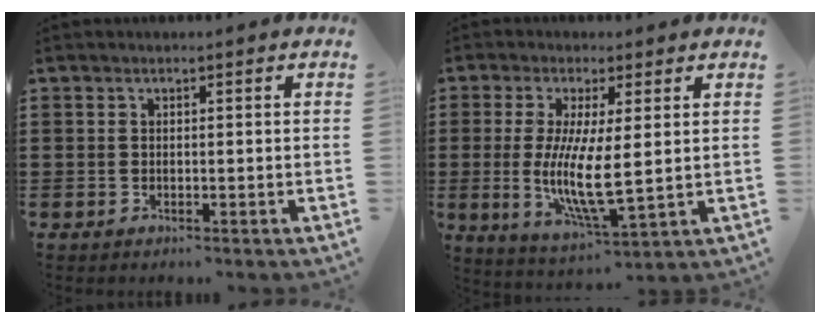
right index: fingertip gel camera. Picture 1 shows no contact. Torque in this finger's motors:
{"motor_torque": [1.14, 1.00, 0.71, 0.21]}